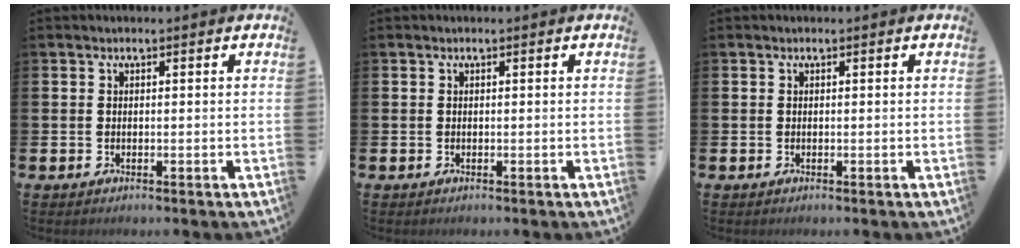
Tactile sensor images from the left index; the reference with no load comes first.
{"total": 0.0}
{"total": 0.0}